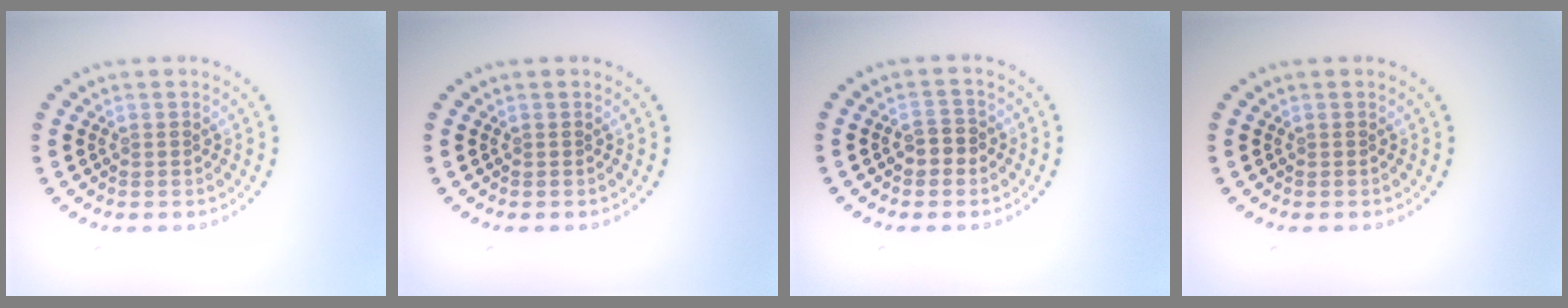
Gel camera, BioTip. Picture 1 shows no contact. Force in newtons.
{"total": 0.0}
{"total": 1.8, "press": 1.7, "slide": 0.3}
{"total": 0.0}